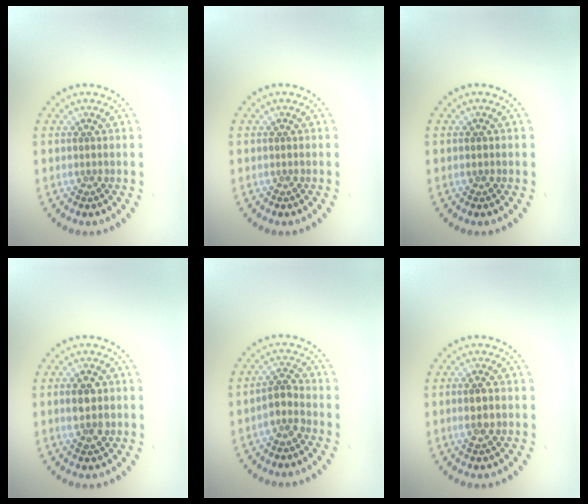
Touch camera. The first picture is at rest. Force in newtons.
{"total": 0.0}
{"total": 0.5, "press": 0.5, "slide": 0.1}
{"total": 2.4, "press": 2.4, "slide": 0.2}
{"total": 2.2, "press": 1.7, "slide": 1.4}
{"total": 2.0, "press": 1.9, "slide": 0.6}